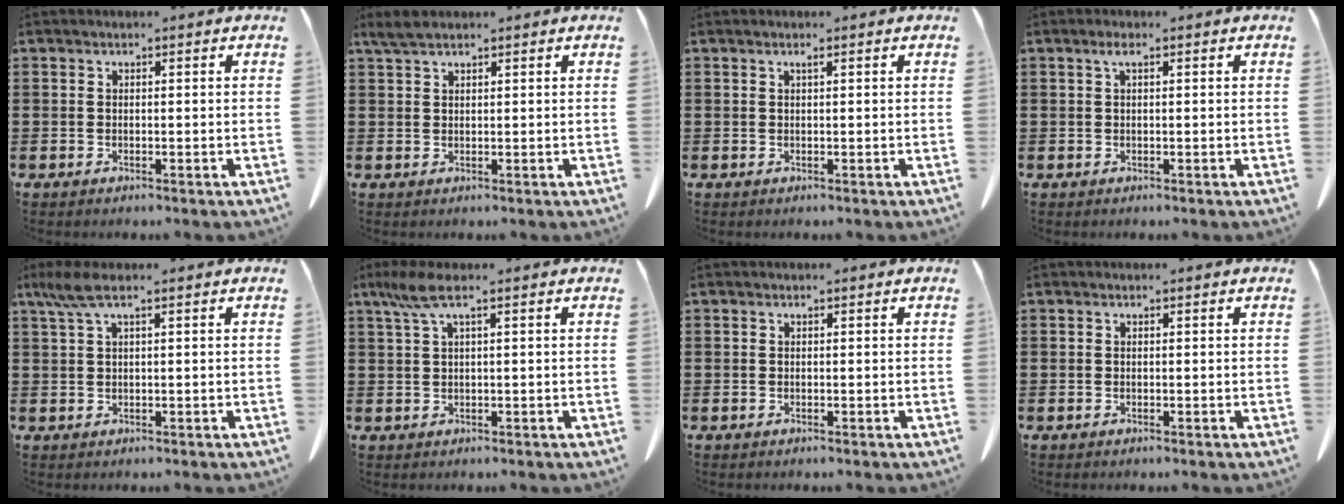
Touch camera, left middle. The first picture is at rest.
{"total": 2.5, "force": [1.8, 0.6, 1.6], "torque": [-0.035, 0.003, 0.034]}
{"total": 0.6, "force": [0.3, 0.0, 0.5], "torque": [-0.009, -0.003, 0.006]}
{"total": 1.4, "force": [0.5, 0.3, 1.3], "torque": [-0.028, 0.004, 0.008]}
{"total": 3.7, "force": [1.5, 0.7, 3.3], "torque": [-0.081, -0.004, 0.023]}
{"total": 4.1, "force": [1.6, 0.7, 3.7], "torque": [-0.090, -0.004, 0.025]}
{"total": 0.0}
{"total": 0.0}